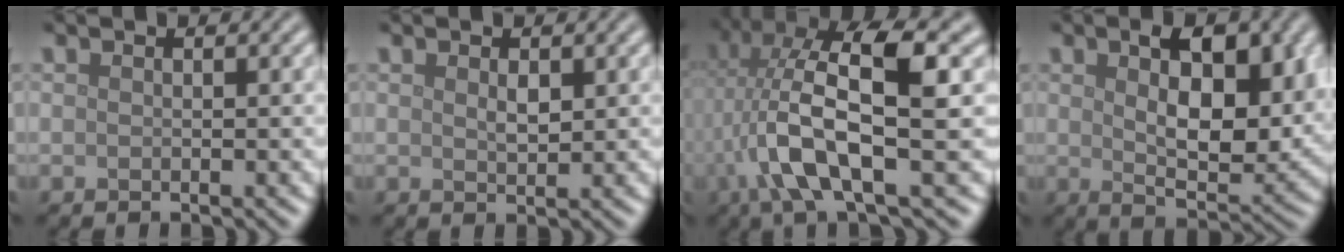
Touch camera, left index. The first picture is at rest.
{"total": 1.2, "force": [0.5, 0.6, 0.9], "torque": [-0.020, -0.001, 0.012]}
{"total": 10.1, "force": [-0.2, 2.9, 9.7], "torque": [-0.189, 0.018, -0.010]}
{"total": 8.0, "force": [2.0, 3.8, 6.8], "torque": [-0.096, -0.005, 0.034]}